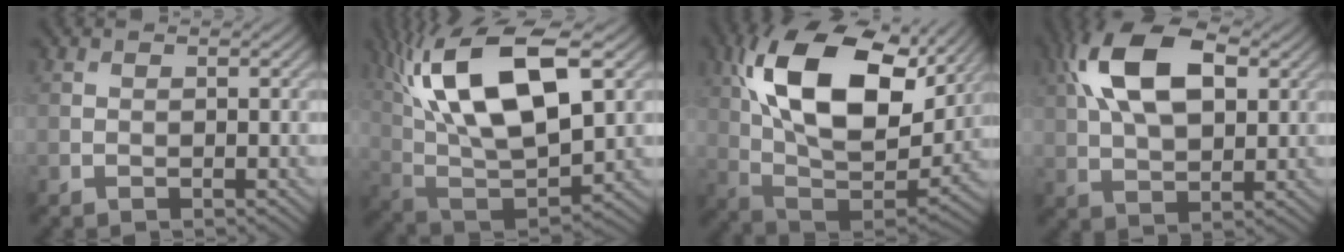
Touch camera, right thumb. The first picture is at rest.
{"total": 18.3, "force": [7.0, 7.9, 14.9], "torque": [-0.314, 0.027, 0.123]}
{"total": 19.8, "force": [7.6, 10.6, 14.9], "torque": [-0.294, 0.027, 0.122]}
{"total": 13.1, "force": [4.3, 6.9, 10.2], "torque": [-0.209, 0.021, 0.073]}